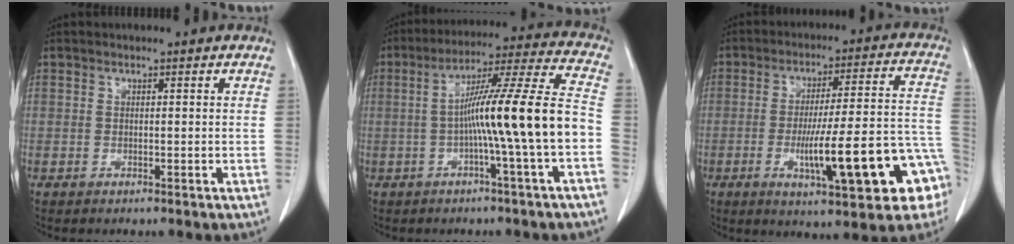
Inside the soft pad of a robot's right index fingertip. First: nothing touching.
{"total": 14.5, "force": [-2.8, -1.3, 14.2], "torque": [-0.228, 0.017, -0.052]}
{"total": 18.5, "force": [-6.4, 2.7, 17.2], "torque": [-0.195, 0.025, -0.080]}